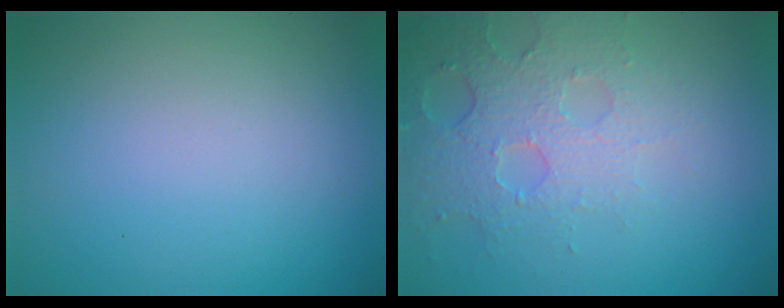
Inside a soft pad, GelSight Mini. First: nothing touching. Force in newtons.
{"total": 3.8, "press": 3.8, "slide": 0.7}